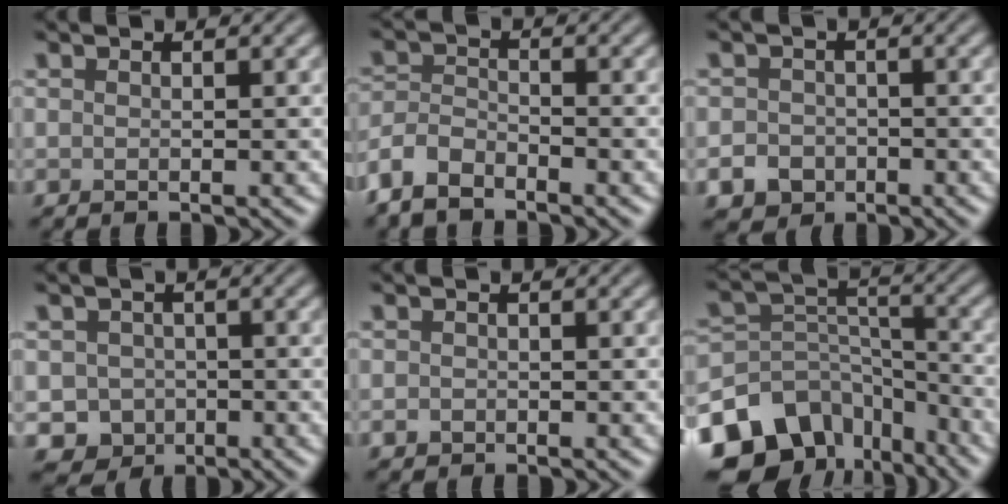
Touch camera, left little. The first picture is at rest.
{"total": 3.9, "force": [-3.2, 1.5, 1.5], "torque": [-0.030, -0.002, -0.073]}
{"total": 3.7, "force": [-1.9, 3.1, 0.9], "torque": [0.004, -0.009, -0.038]}
{"total": 4.5, "force": [-1.7, 4.1, 0.9], "torque": [0.004, -0.007, -0.030]}
{"total": 0.8, "force": [-0.4, 0.7, 0.2], "torque": [-0.001, -0.006, -0.010]}
{"total": 13.4, "force": [-9.2, 8.5, 4.6], "torque": [-0.102, 0.005, -0.145]}